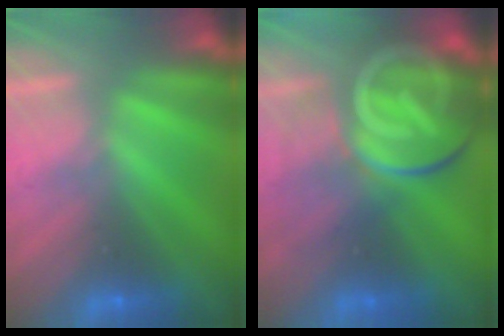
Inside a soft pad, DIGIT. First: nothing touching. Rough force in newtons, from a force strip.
{"total": 8.0}